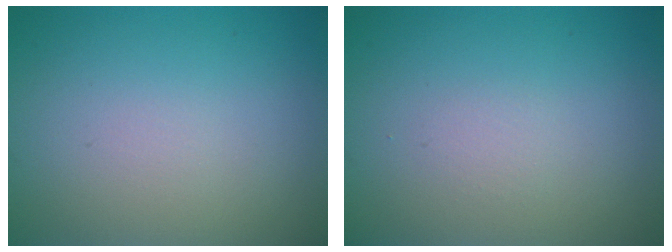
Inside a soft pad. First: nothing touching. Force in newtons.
{"total": 0.0}